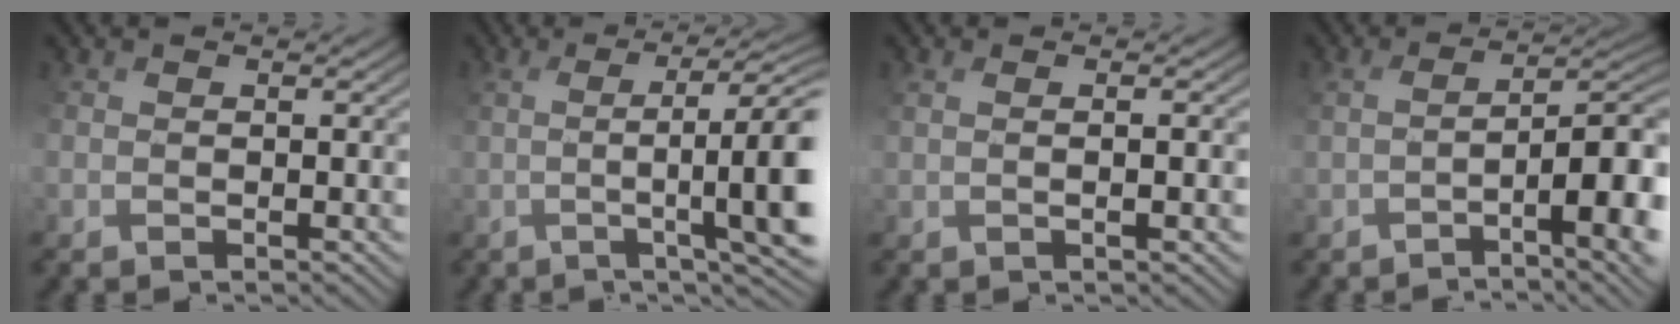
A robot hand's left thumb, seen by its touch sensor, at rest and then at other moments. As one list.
[{"total": 11.2, "force": [0.2, 2.4, 10.9], "torque": [-0.153, -0.001, 0.033]}, {"total": 2.3, "force": [0.7, 0.6, 2.1], "torque": [-0.029, 0.004, 0.011]}, {"total": 11.1, "force": [-3.8, 3.2, 9.9], "torque": [-0.133, 0.011, -0.038]}]